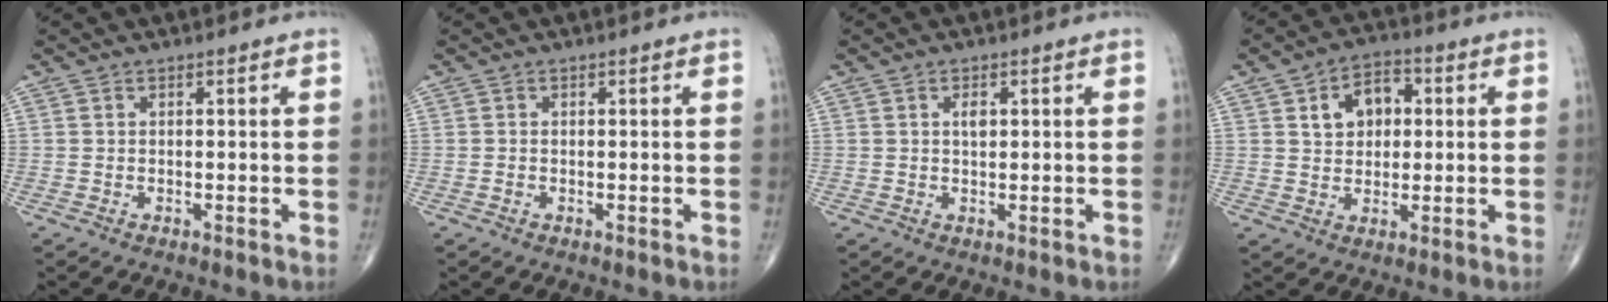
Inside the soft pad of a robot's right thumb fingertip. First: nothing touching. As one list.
[{"total": 0.0}, {"total": 1.9, "force": [0.5, 1.0, 1.5], "torque": [-0.024, -0.001, 0.009]}, {"total": 8.4, "force": [2.2, 5.9, 5.6], "torque": [-0.061, 0.007, 0.029]}]